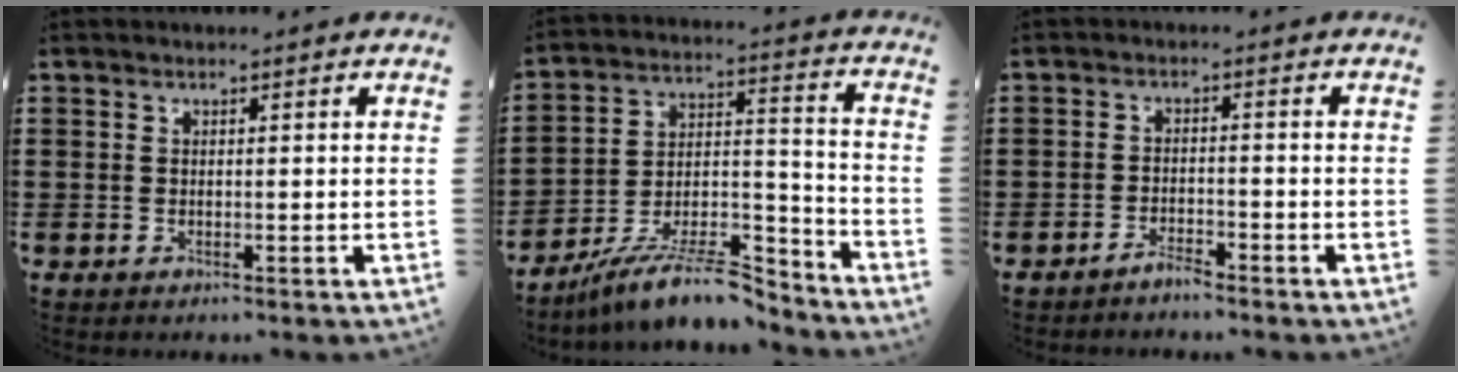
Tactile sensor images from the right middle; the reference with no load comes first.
{"total": 11.3, "force": [-9.6, 1.8, 5.8], "torque": [-0.096, 0.029, -0.180]}
{"total": 0.7, "force": [-0.6, 0.1, 0.4], "torque": [-0.010, -0.003, -0.011]}